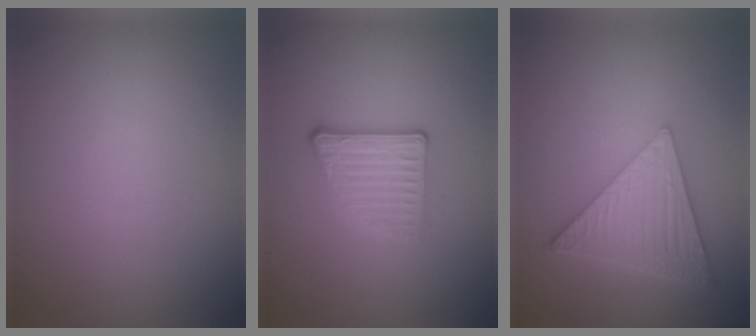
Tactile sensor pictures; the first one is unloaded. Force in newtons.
{"total": 3.4, "press": 2.4, "slide": 2.4}
{"total": 6.8, "press": 4.7, "slide": 4.8}